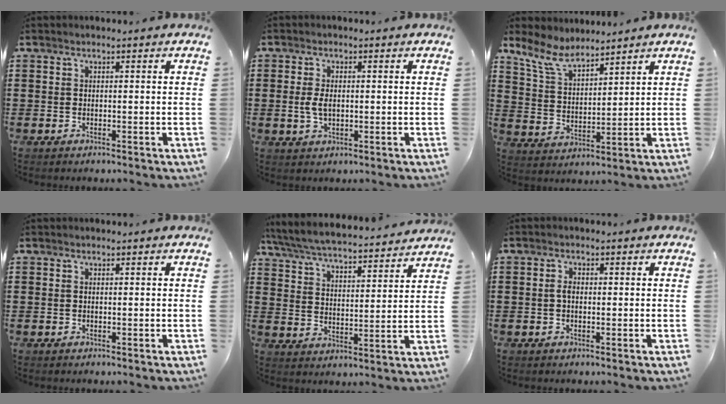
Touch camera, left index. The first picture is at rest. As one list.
[{"total": 3.2, "force": [0.0, 1.7, 2.7], "torque": [-0.069, 0.000, -0.004]}, {"total": 7.3, "force": [6.2, 2.2, 3.2], "torque": [-0.087, -0.020, 0.114]}, {"total": 0.0}, {"total": 5.4, "force": [5.2, 0.0, 1.6], "torque": [-0.055, -0.038, 0.085]}, {"total": 1.7, "force": [-0.1, 0.9, 1.4], "torque": [-0.030, 0.003, -0.002]}]